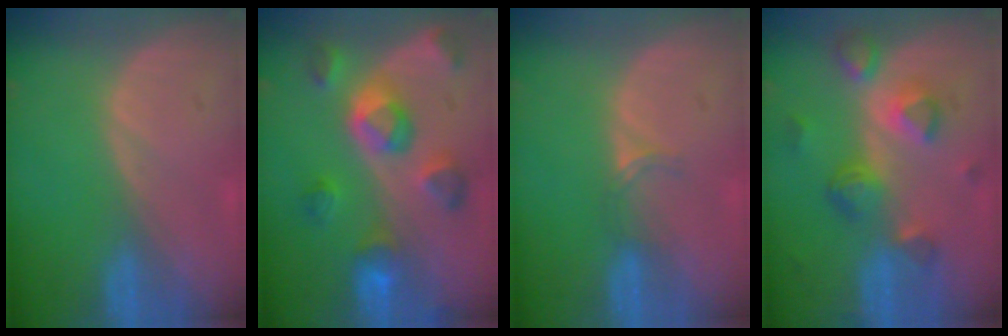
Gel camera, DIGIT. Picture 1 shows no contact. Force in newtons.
{"total": 9.3, "press": 8.5, "slide": 3.9}
{"total": 1.9, "press": 1.5, "slide": 1.2}
{"total": 7.8, "press": 7.0, "slide": 3.6}